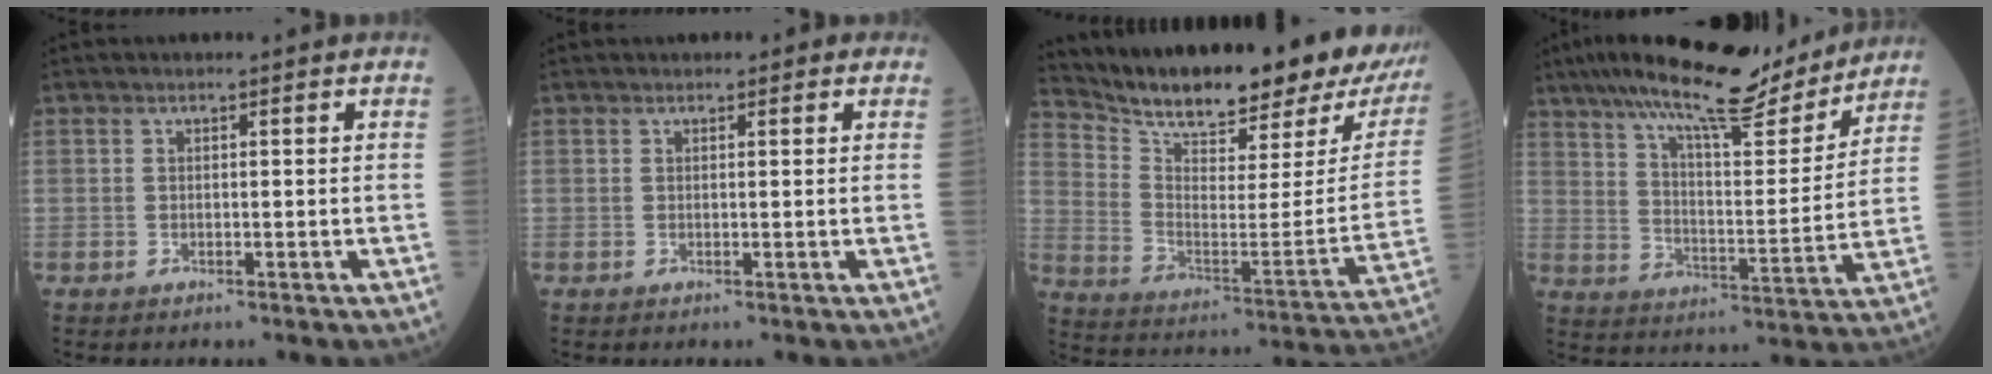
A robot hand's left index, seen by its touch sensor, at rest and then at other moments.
{"total": 1.0, "force": [0.6, 0.7, 0.5], "torque": [-0.007, 0.003, 0.003]}
{"total": 27.0, "force": [23.0, 6.5, 12.7], "torque": [-0.213, -0.050, 0.317]}
{"total": 18.8, "force": [16.0, 3.3, 9.4], "torque": [-0.158, 0.006, 0.246]}